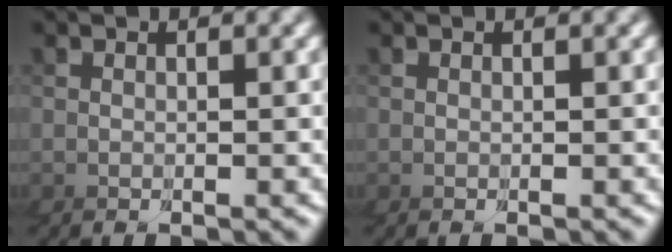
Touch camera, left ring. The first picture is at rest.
{"total": 0.0}